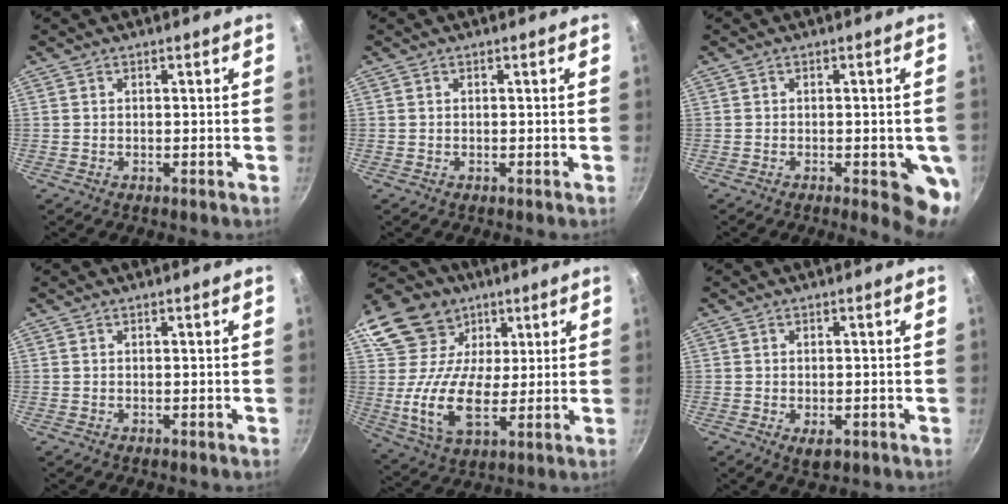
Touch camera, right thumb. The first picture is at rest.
{"total": 0.0}
{"total": 8.1, "force": [-2.0, 2.7, 7.4], "torque": [-0.064, -0.001, -0.021]}
{"total": 0.0}
{"total": 19.3, "force": [6.0, 14.4, 11.4], "torque": [-0.192, -0.017, 0.104]}
{"total": 3.1, "force": [-1.0, 1.8, 2.3], "torque": [-0.032, -0.004, -0.012]}